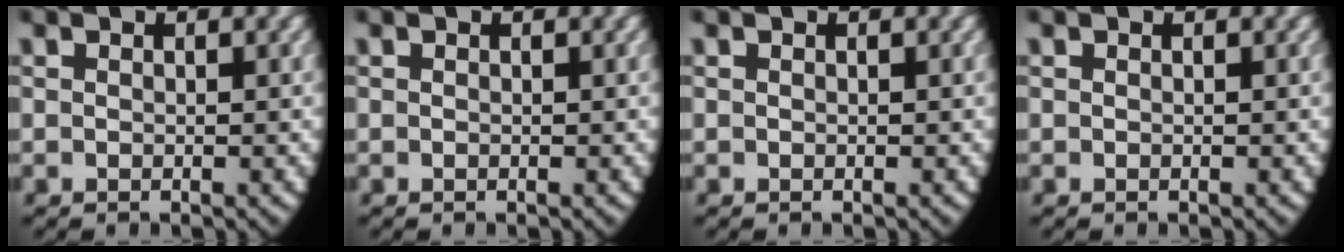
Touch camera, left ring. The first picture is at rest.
{"total": 0.0}
{"total": 0.0}
{"total": 0.0}